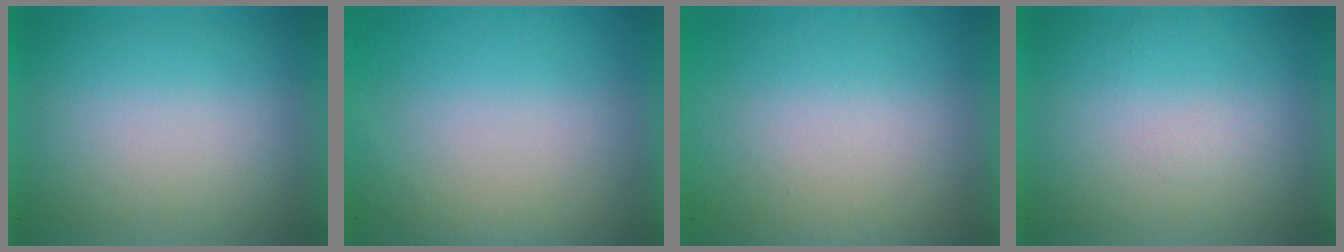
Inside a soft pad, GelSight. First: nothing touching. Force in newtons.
{"total": 2.8}
{"total": 8.5}
{"total": 1.0}